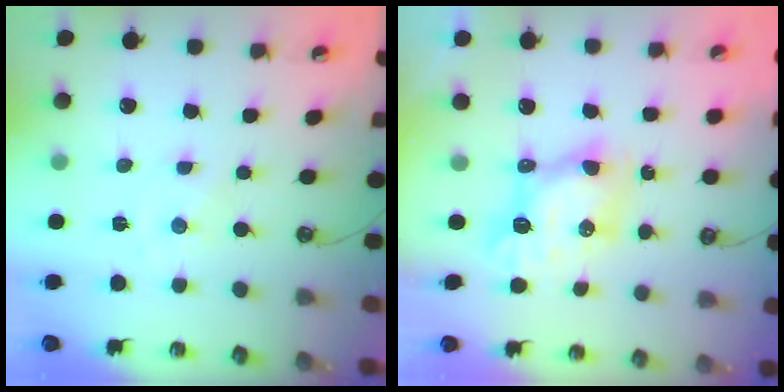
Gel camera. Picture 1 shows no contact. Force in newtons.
{"total": 8.7, "press": 8.6, "slide": 0.8}